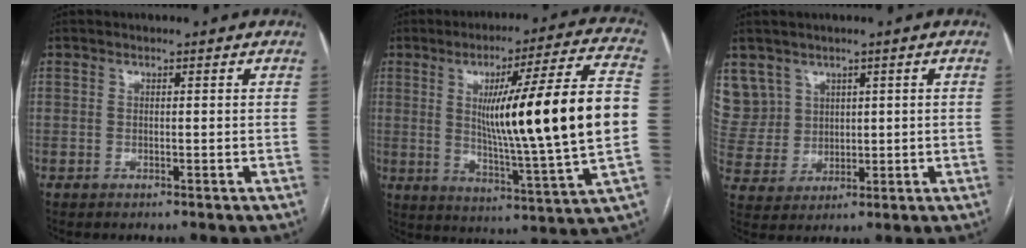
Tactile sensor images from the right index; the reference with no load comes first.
{"total": 23.0, "force": [1.3, -0.3, 23.0], "torque": [-0.335, 0.000, 0.012]}
{"total": 9.0, "force": [4.6, 7.7, 0.5], "torque": [-0.026, 0.032, 0.115]}